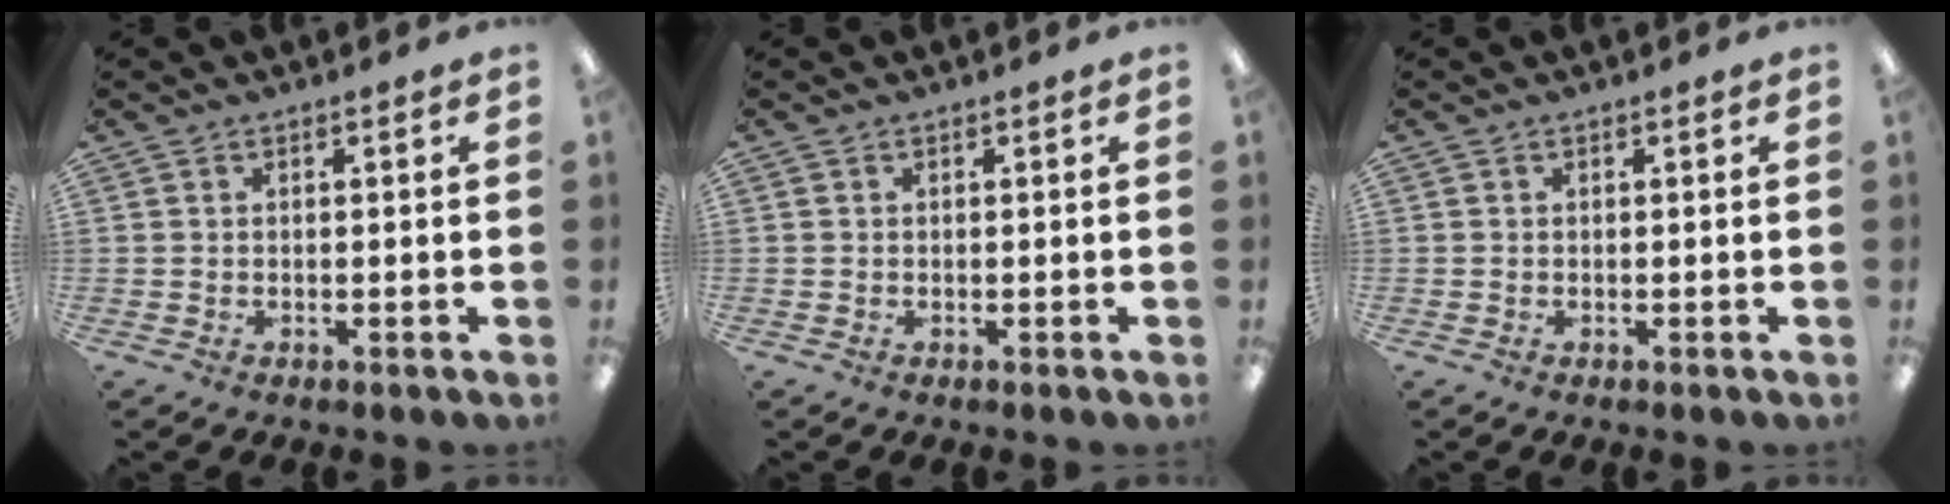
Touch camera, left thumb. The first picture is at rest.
{"total": 0.0}
{"total": 0.0}